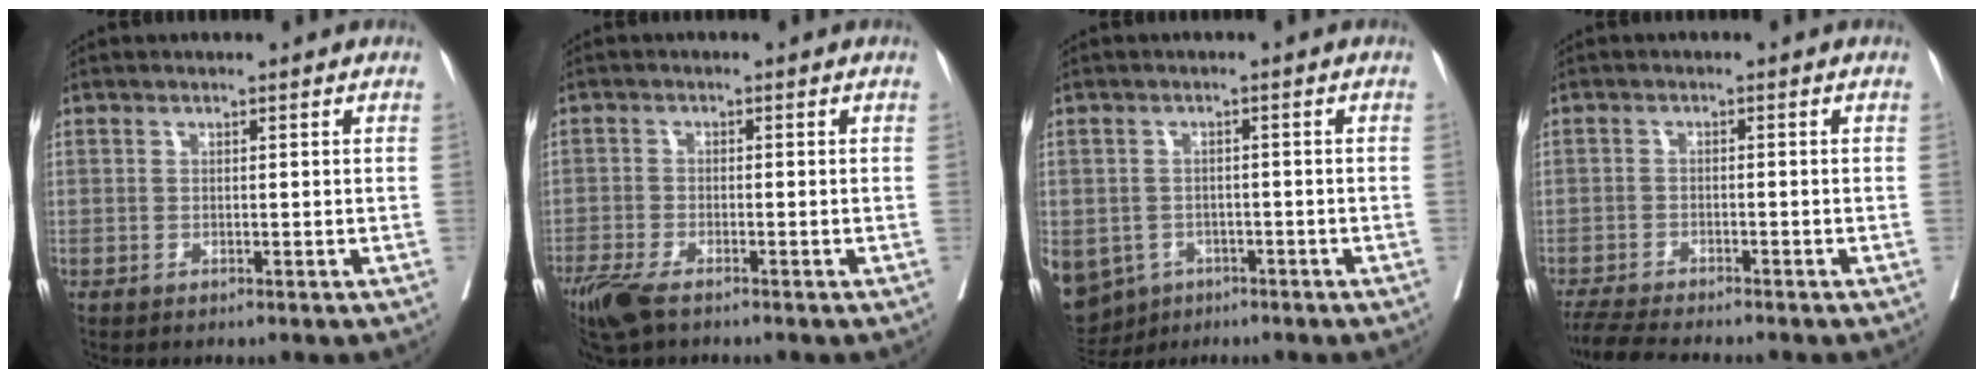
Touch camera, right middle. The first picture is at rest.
{"total": 5.7, "force": [-4.1, 1.4, 3.6], "torque": [-0.075, -0.014, -0.076]}
{"total": 13.5, "force": [-6.5, 10.9, 4.5], "torque": [-0.142, -0.005, -0.083]}
{"total": 7.2, "force": [-6.5, 0.4, 3.0], "torque": [-0.047, -0.018, -0.108]}